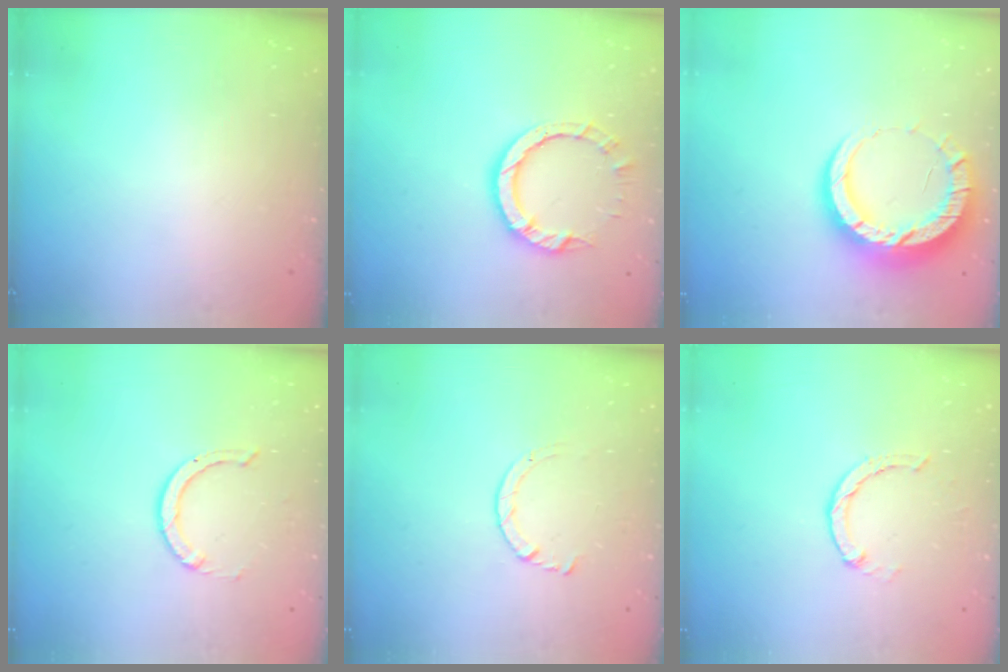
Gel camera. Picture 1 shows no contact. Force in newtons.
{"total": 7.6, "press": 7.6, "slide": 0.8}
{"total": 14.0, "press": 14.0, "slide": 1.3}
{"total": 2.8, "press": 2.8, "slide": 0.2}
{"total": 2.9, "press": 2.8, "slide": 0.3}
{"total": 2.0, "press": 2.0, "slide": 0.2}